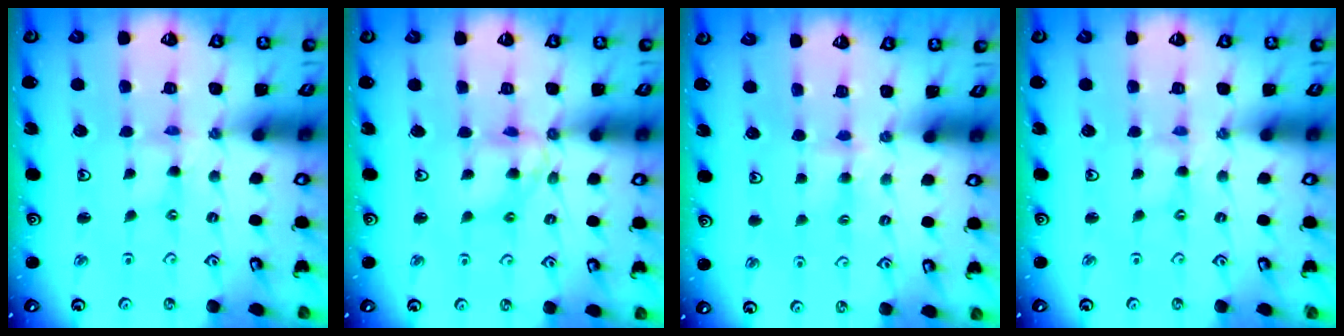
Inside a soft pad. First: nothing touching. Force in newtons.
{"total": 9.2, "press": 9.2, "slide": 0.9}
{"total": 3.9, "press": 3.9, "slide": 0.7}
{"total": 0.0}